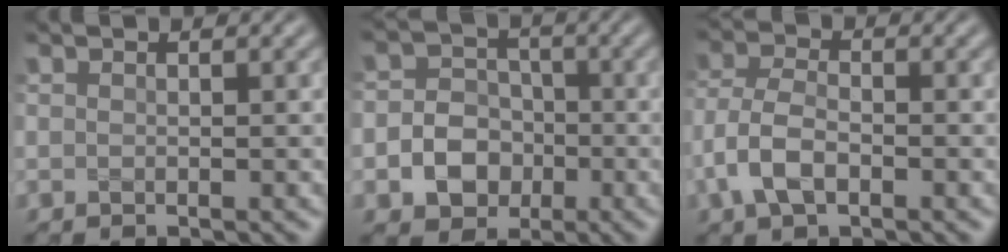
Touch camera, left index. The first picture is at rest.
{"total": 5.1, "force": [-1.5, 4.3, 2.2], "torque": [-0.012, -0.003, -0.045]}
{"total": 4.1, "force": [-1.7, 2.3, 3.0], "torque": [-0.065, 0.002, -0.041]}